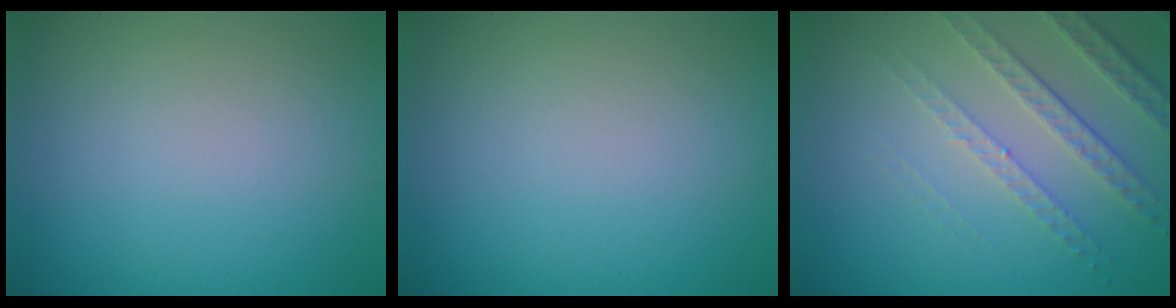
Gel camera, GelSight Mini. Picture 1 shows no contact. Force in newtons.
{"total": 0.0}
{"total": 4.7, "press": 3.2, "slide": 3.4}